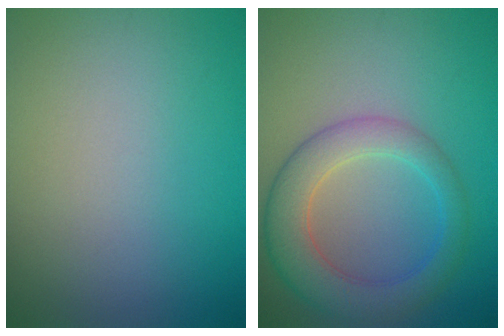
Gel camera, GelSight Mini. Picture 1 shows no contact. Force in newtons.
{"total": 5.8, "press": 5.8, "slide": 0.2}